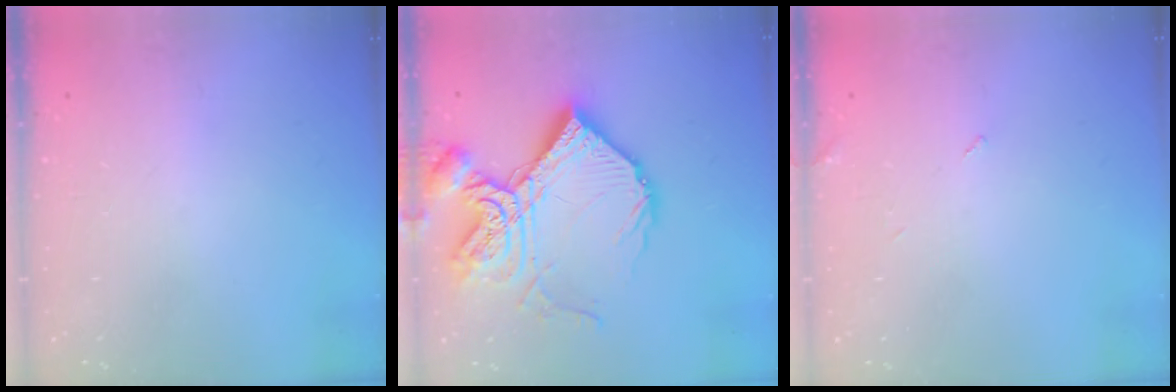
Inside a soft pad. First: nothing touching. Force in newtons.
{"total": 22.7, "press": 22.5, "slide": 2.9}
{"total": 2.2, "press": 2.2, "slide": 0.3}